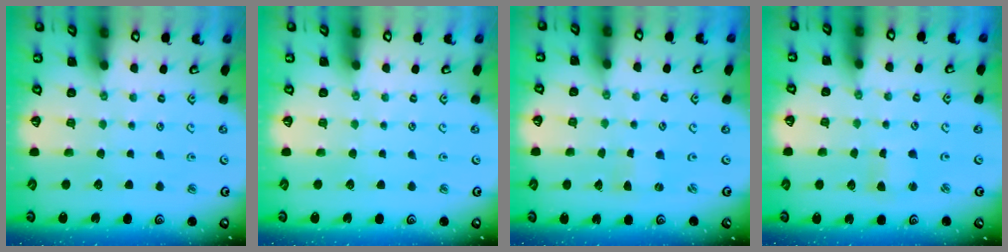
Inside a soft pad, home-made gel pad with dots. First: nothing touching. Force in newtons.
{"total": 0.0}
{"total": 0.0}
{"total": 1.7, "press": 1.7, "slide": 0.2}